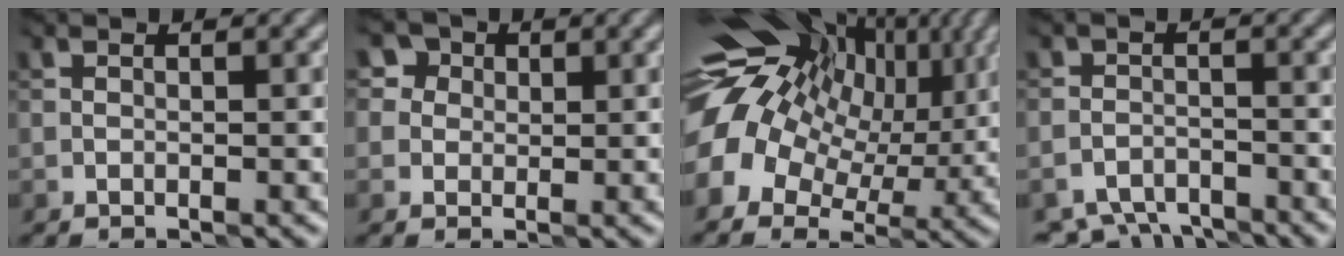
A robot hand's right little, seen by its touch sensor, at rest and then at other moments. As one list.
[{"total": 2.4, "force": [0.9, 2.2, 0.2], "torque": [0.034, 0.007, -0.011]}, {"total": 13.3, "force": [2.8, 10.0, 8.3], "torque": [-0.145, 0.010, 0.056]}, {"total": 5.8, "force": [-5.1, 2.3, 1.4], "torque": [-0.021, -0.019, -0.093]}]